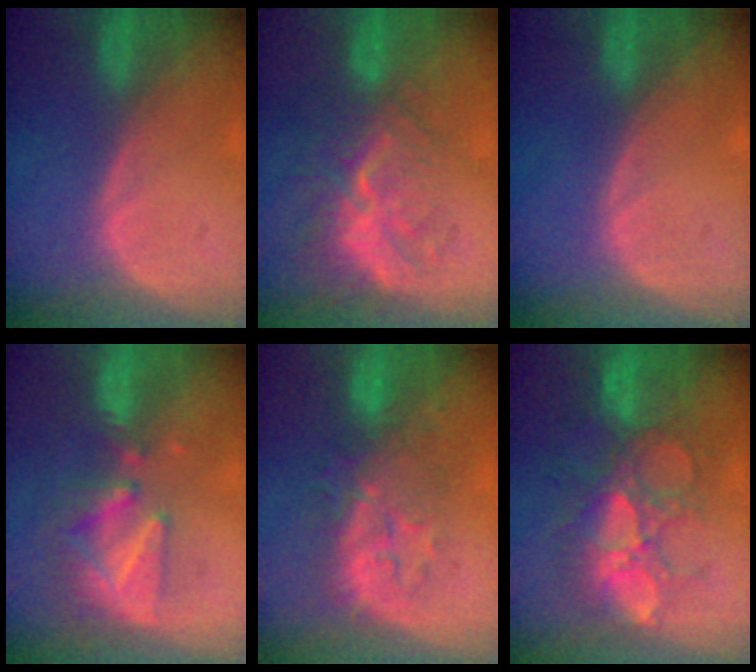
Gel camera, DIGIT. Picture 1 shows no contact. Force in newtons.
{"total": 9.8, "press": 8.5, "slide": 4.8}
{"total": 0.0}
{"total": 8.4, "press": 7.7, "slide": 3.5}
{"total": 8.0, "press": 7.9, "slide": 1.5}
{"total": 10.5, "press": 9.8, "slide": 4.0}